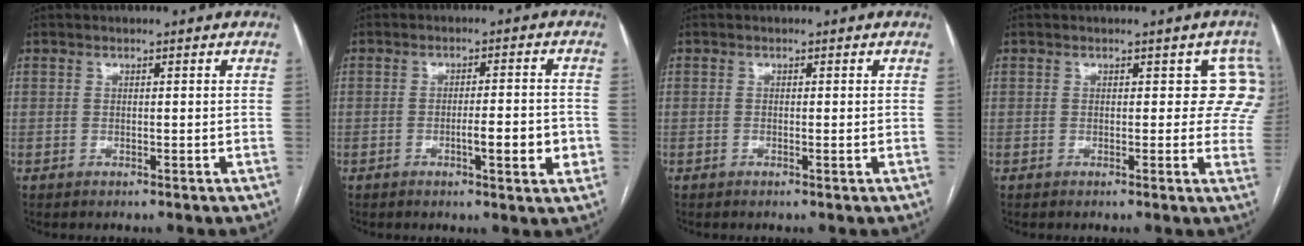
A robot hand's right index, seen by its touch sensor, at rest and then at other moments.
{"total": 5.9, "force": [-1.6, 0.9, 5.6], "torque": [-0.081, 0.000, -0.019]}
{"total": 0.0}
{"total": 5.8, "force": [1.9, 3.7, 4.1], "torque": [-0.013, 0.006, 0.007]}